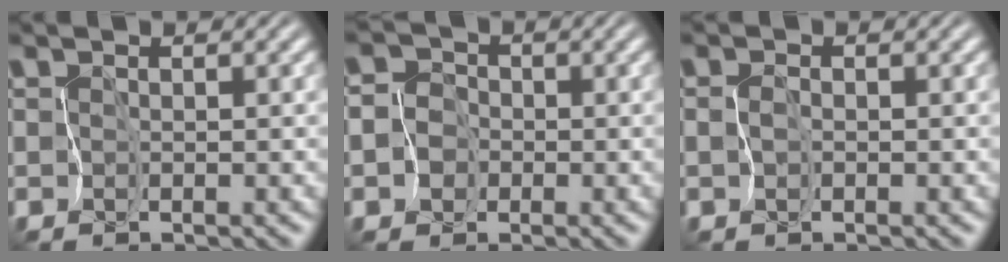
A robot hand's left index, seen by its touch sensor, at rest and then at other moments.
{"total": 4.1, "force": [-1.5, 3.7, 1.0], "torque": [-0.009, 0.002, -0.050]}
{"total": 0.8, "force": [-0.3, 0.6, 0.5], "torque": [-0.001, 0.000, -0.005]}